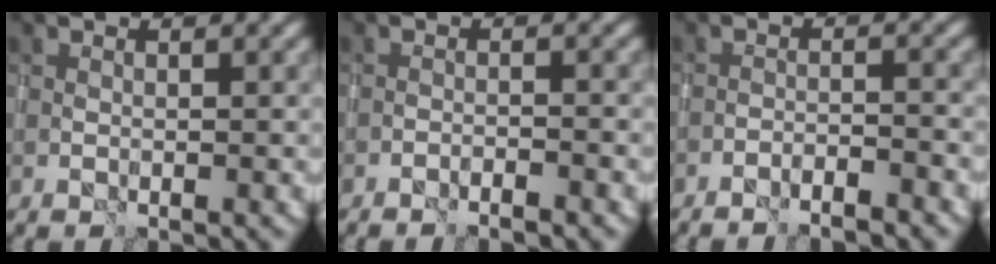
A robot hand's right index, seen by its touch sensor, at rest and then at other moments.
{"total": 1.5, "force": [-1.3, 0.1, 0.7], "torque": [-0.018, 0.006, -0.026]}
{"total": 2.9, "force": [-2.5, 0.3, 1.3], "torque": [-0.022, 0.006, -0.043]}